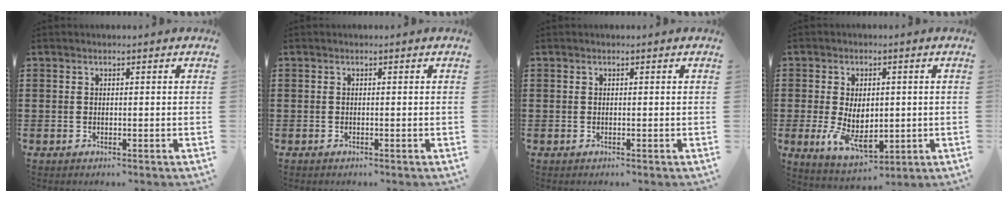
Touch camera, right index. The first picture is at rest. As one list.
[{"total": 0.0}, {"total": 0.0}, {"total": 7.4, "force": [-0.8, 4.4, 5.9], "torque": [-0.112, -0.004, -0.018]}]